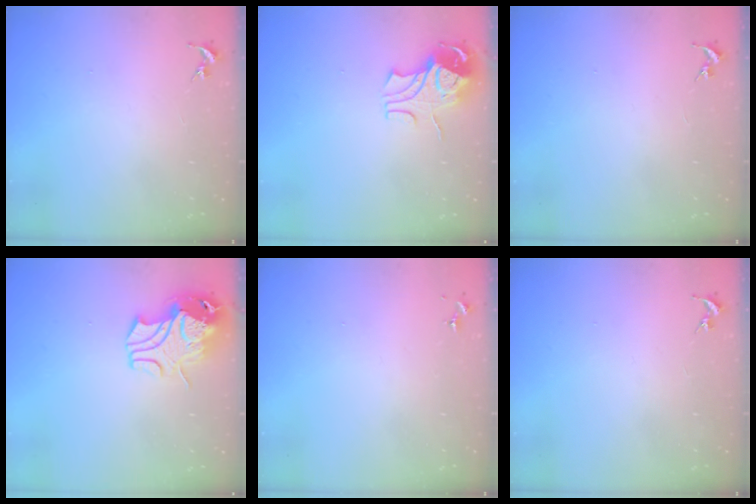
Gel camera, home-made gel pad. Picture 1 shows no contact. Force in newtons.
{"total": 9.3, "press": 9.3, "slide": 1.2}
{"total": 0.0}
{"total": 12.1, "press": 12.0, "slide": 1.8}
{"total": 0.0}
{"total": 0.0}